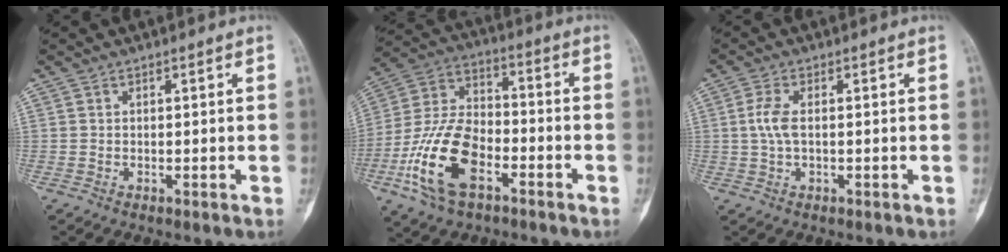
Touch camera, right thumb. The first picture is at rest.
{"total": 17.1, "force": [-7.0, 9.2, 12.6], "torque": [-0.251, 0.035, -0.136]}
{"total": 3.8, "force": [0.2, 1.7, 3.4], "torque": [-0.089, 0.004, 0.003]}